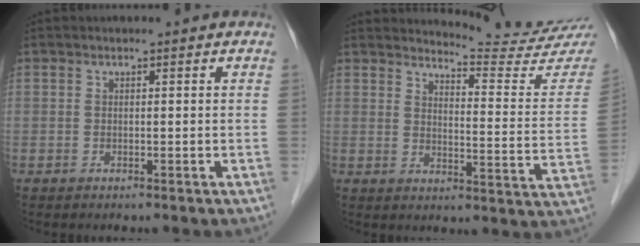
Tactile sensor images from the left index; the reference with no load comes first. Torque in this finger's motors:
{"motor_torque": [0.86, -1.27, 0.03, -0.03]}